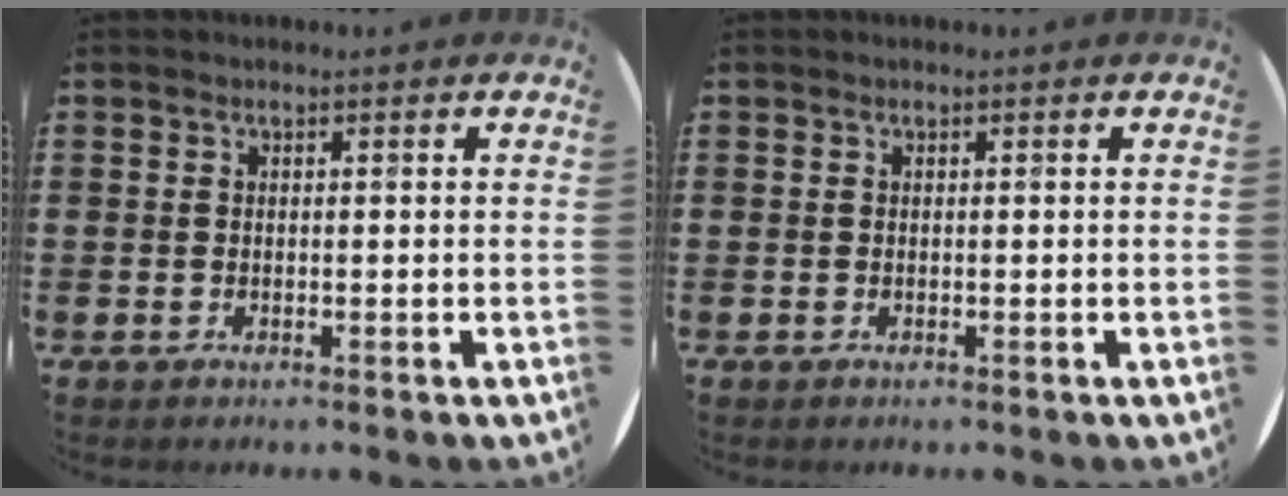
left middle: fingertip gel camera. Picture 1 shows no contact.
{"total": 0.0}